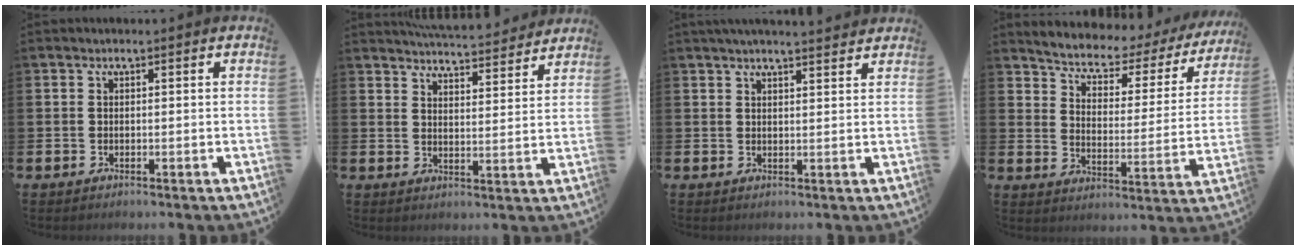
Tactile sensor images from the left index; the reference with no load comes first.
{"total": 5.8, "force": [5.8, 0.3, 0.6], "torque": [-0.021, -0.041, 0.102]}
{"total": 2.8, "force": [2.7, -0.2, 0.5], "torque": [-0.016, -0.011, 0.050]}
{"total": 4.8, "force": [4.3, 1.8, 1.1], "torque": [-0.049, -0.038, 0.065]}